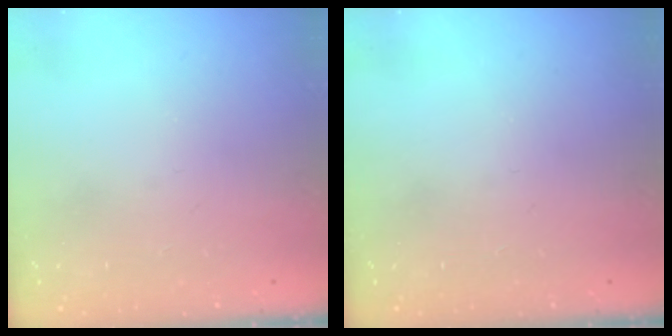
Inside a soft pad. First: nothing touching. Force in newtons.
{"total": 0.0}